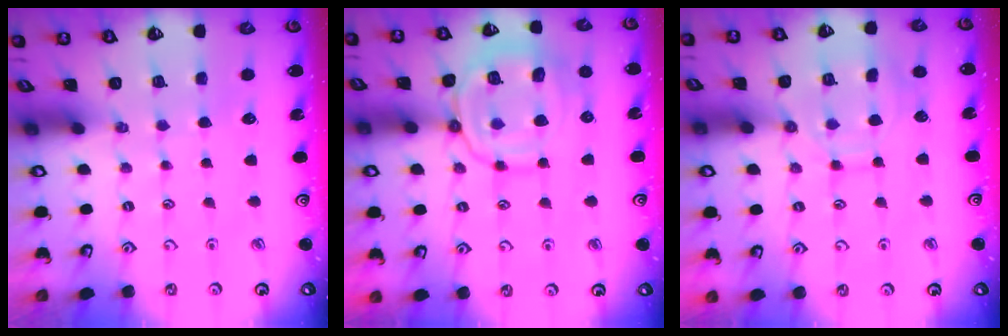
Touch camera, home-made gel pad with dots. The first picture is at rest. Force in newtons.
{"total": 14.2, "press": 14.2, "slide": 1.3}
{"total": 11.6, "press": 11.6, "slide": 1.0}